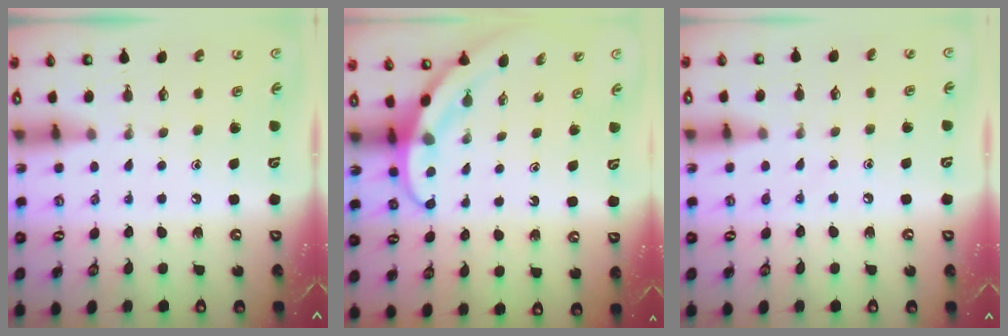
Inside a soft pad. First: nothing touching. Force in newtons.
{"total": 3.9, "press": 3.9, "slide": 0.3}
{"total": 4.0, "press": 4.0, "slide": 0.5}